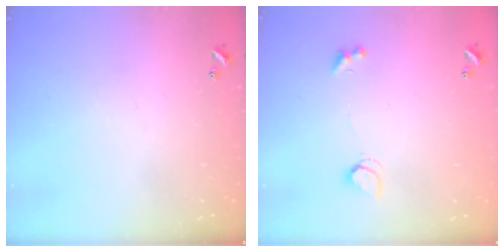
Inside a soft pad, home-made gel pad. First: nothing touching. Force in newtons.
{"total": 2.2, "press": 2.1, "slide": 0.6}